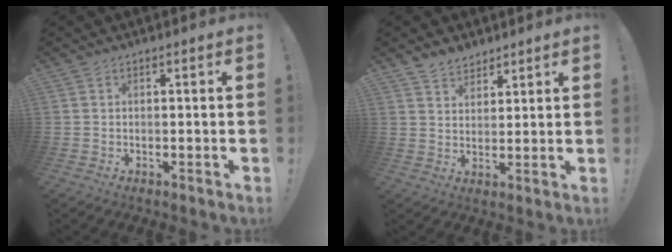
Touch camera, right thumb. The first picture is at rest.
{"total": 5.5, "force": [4.6, 2.8, 0.9], "torque": [-0.017, -0.029, 0.089]}